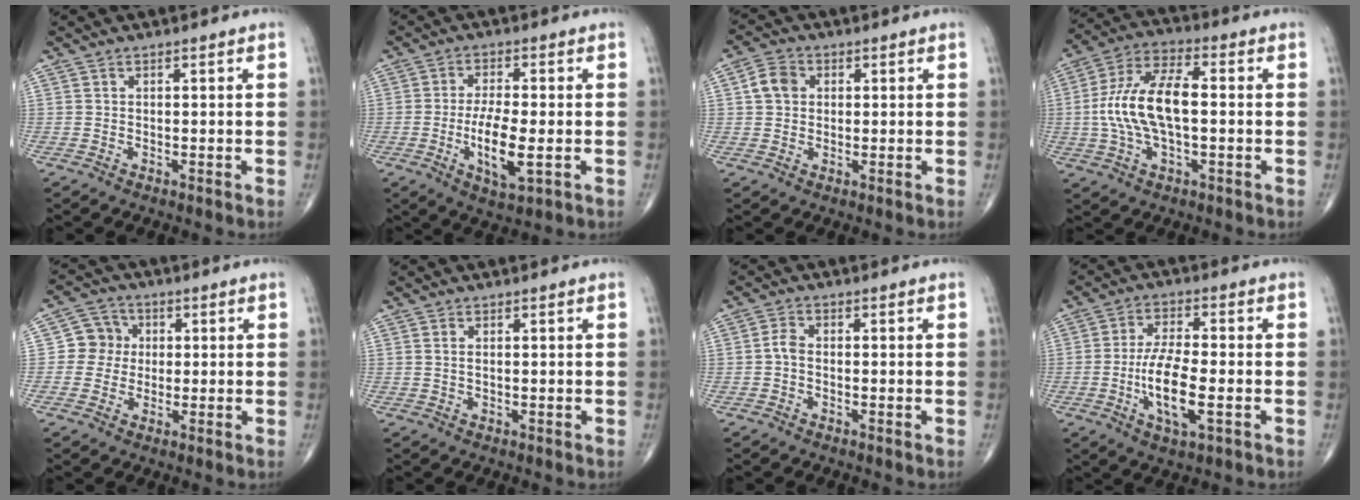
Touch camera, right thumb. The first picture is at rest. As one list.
[{"total": 8.9, "force": [-1.9, 2.8, 8.2], "torque": [-0.153, -0.008, -0.033]}, {"total": 4.7, "force": [0.9, 3.8, 2.6], "torque": [-0.041, 0.008, 0.010]}, {"total": 14.2, "force": [-0.4, 6.4, 12.6], "torque": [-0.259, 0.029, -0.012]}, {"total": 5.8, "force": [0.3, 5.6, 1.5], "torque": [0.009, 0.010, -0.006]}, {"total": 0.9, "force": [0.3, 0.4, 0.8], "torque": [-0.020, 0.003, 0.008]}, {"total": 2.1, "force": [-0.5, 1.3, 1.6], "torque": [-0.031, 0.006, -0.015]}, {"total": 10.2, "force": [-2.5, 3.3, 9.4], "torque": [-0.184, 0.005, -0.045]}]